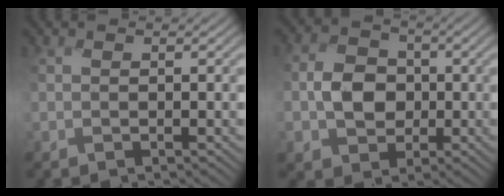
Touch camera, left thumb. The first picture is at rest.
{"total": 4.9, "force": [-1.1, 4.3, 2.1], "torque": [-0.040, 0.005, -0.040]}